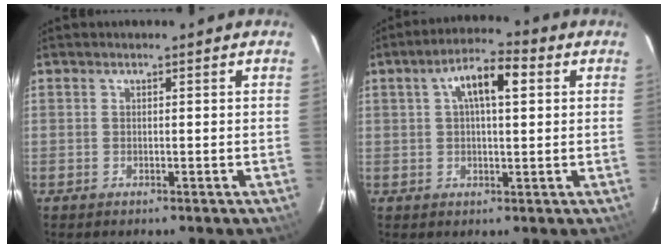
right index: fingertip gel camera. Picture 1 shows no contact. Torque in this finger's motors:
{"motor_torque": [0.27, 0.09, 0.50, 0.09]}